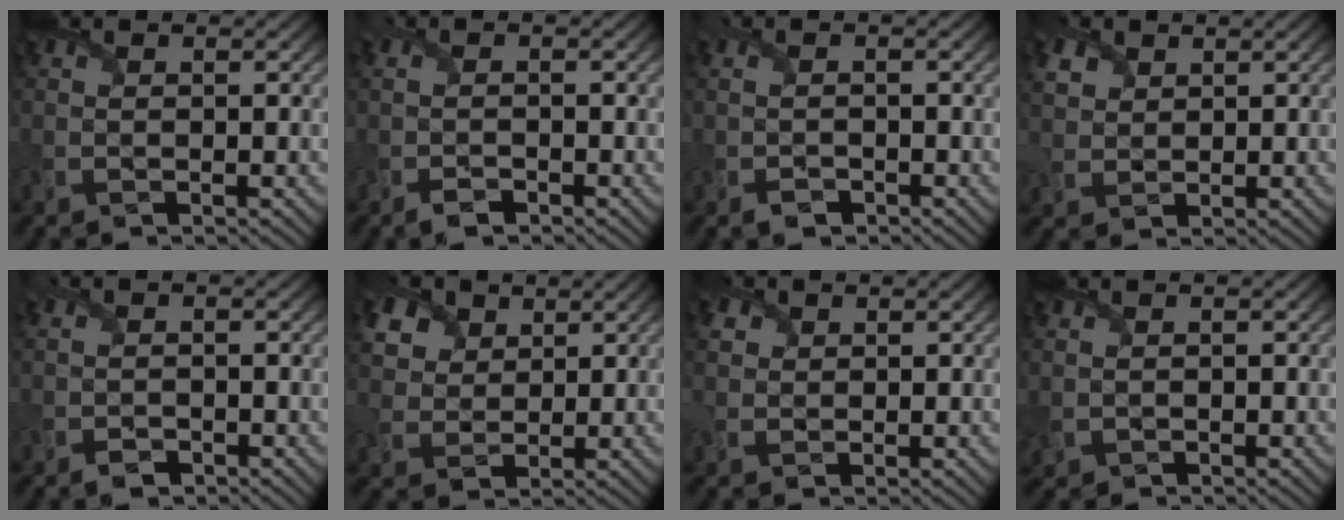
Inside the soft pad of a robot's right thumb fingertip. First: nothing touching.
{"total": 1.5, "force": [-1.3, 0.3, 0.6], "torque": [-0.017, -0.001, -0.028]}
{"total": 1.2, "force": [-1.1, 0.4, 0.2], "torque": [-0.008, -0.004, -0.025]}
{"total": 3.0, "force": [1.8, 2.2, 1.1], "torque": [-0.046, 0.005, 0.035]}
{"total": 1.3, "force": [-1.0, 0.7, 0.3], "torque": [-0.011, -0.005, -0.023]}
{"total": 6.2, "force": [3.7, 4.3, 2.7], "torque": [-0.112, 0.010, 0.070]}
{"total": 2.0, "force": [1.1, 1.6, 0.5], "torque": [-0.030, 0.005, 0.021]}
{"total": 0.8, "force": [0.5, 0.5, 0.4], "torque": [-0.021, 0.001, 0.013]}